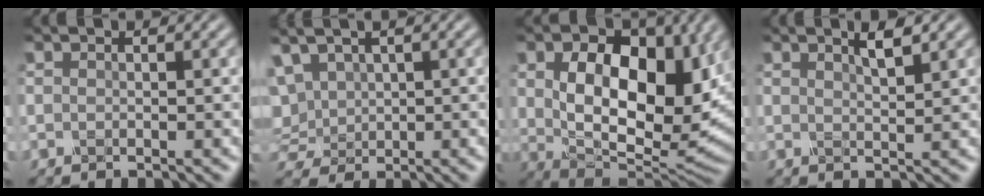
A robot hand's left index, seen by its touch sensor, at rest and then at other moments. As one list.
[{"total": 5.2, "force": [2.3, 3.5, 2.9], "torque": [-0.101, 0.019, 0.046]}, {"total": 13.5, "force": [2.6, 8.2, 10.5], "torque": [-0.170, -0.013, 0.055]}, {"total": 1.9, "force": [1.2, 0.4, 1.5], "torque": [-0.020, 0.001, 0.020]}]